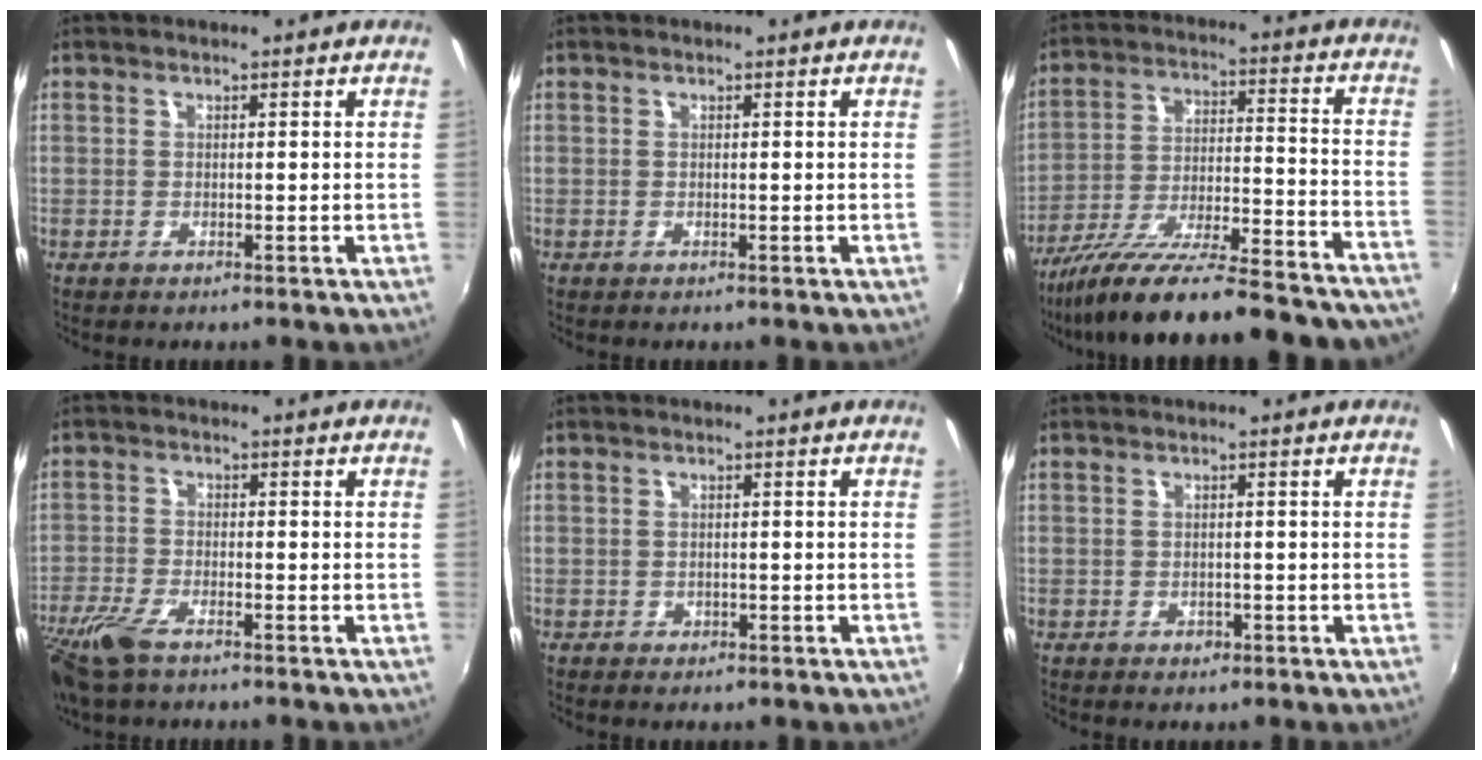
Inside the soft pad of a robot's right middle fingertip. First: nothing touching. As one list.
[{"total": 0.0}, {"total": 28.5, "force": [-24.9, 3.8, 13.3], "torque": [-0.220, -0.067, -0.357]}, {"total": 9.0, "force": [-6.5, 2.8, 5.6], "torque": [-0.144, -0.029, -0.133]}, {"total": 1.3, "force": [-0.7, 1.0, 0.4], "torque": [-0.009, -0.004, -0.009]}, {"total": 1.5, "force": [-0.8, 1.2, 0.5], "torque": [-0.010, -0.003, -0.009]}]